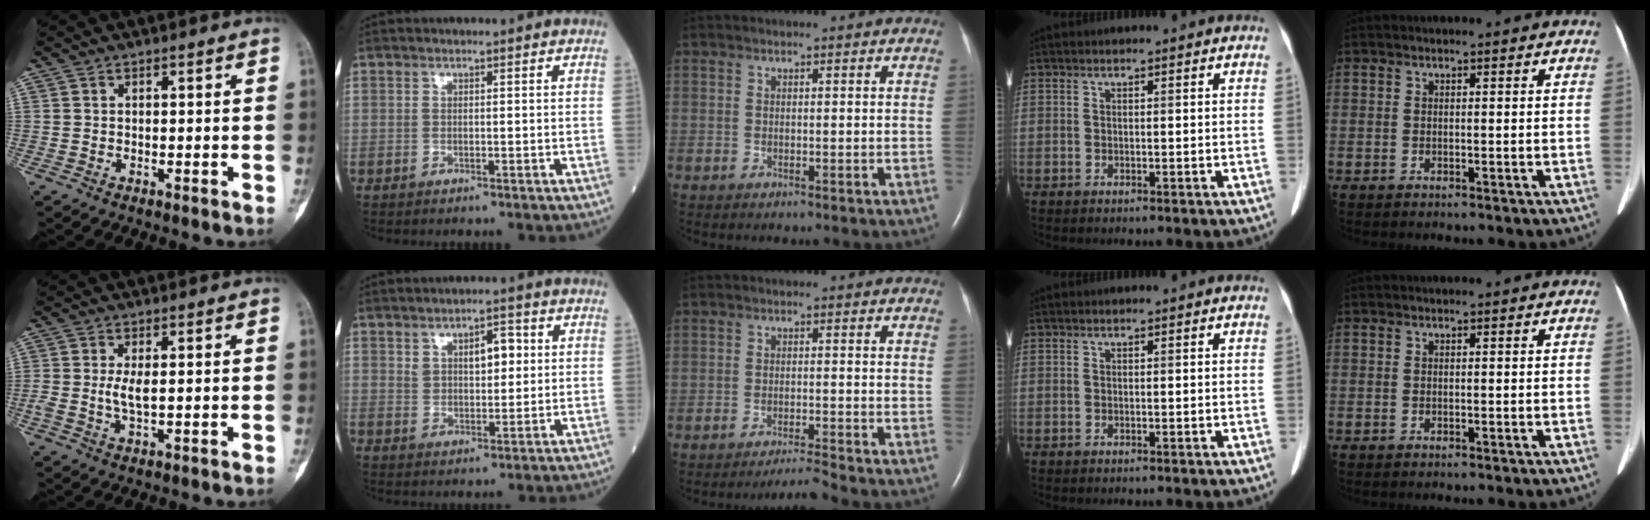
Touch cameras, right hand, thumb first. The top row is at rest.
{"thumb": {"total": 3.1, "force": [0.2, 1.0, 3.0], "torque": [-0.069, -0.007, 0.006]}, "index": {"total": 5.2, "force": [1.8, 2.5, 4.1], "torque": [-0.063, 0.010, 0.031]}, "middle": {"total": 3.0, "force": [-2.7, -1.4, 0.5], "torque": [-0.013, -0.015, -0.046]}}